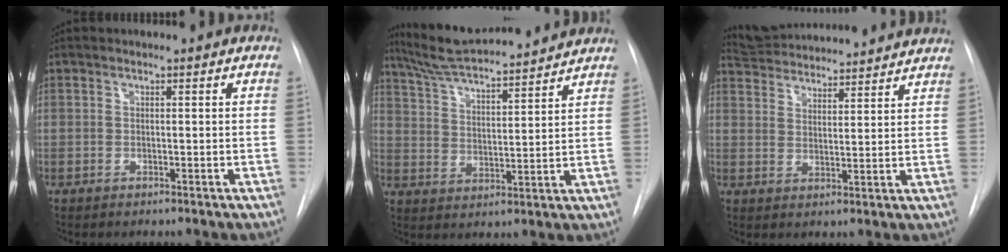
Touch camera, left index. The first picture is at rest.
{"total": 15.7, "force": [14.4, 1.1, 6.2], "torque": [-0.114, 0.015, 0.233]}
{"total": 17.7, "force": [16.9, 2.7, 4.8], "torque": [-0.089, 0.017, 0.239]}